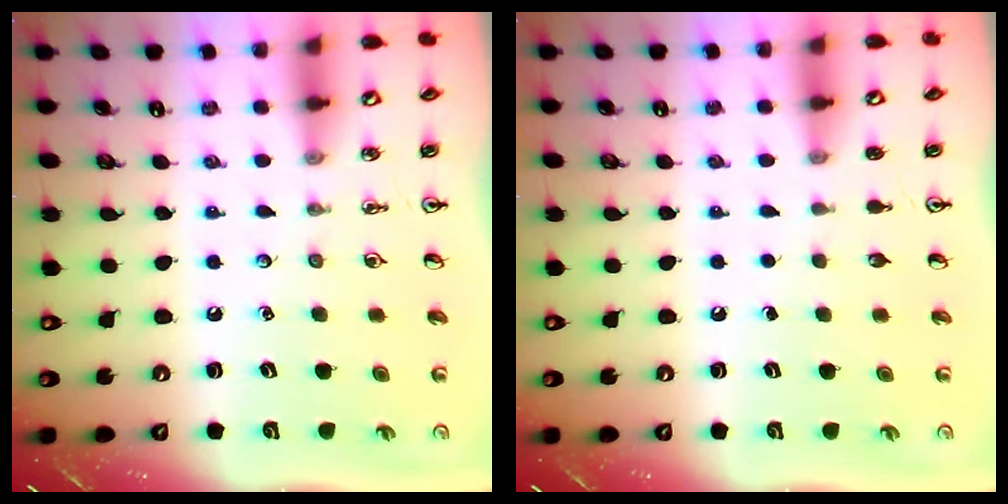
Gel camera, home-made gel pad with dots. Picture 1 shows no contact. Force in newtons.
{"total": 0.0}